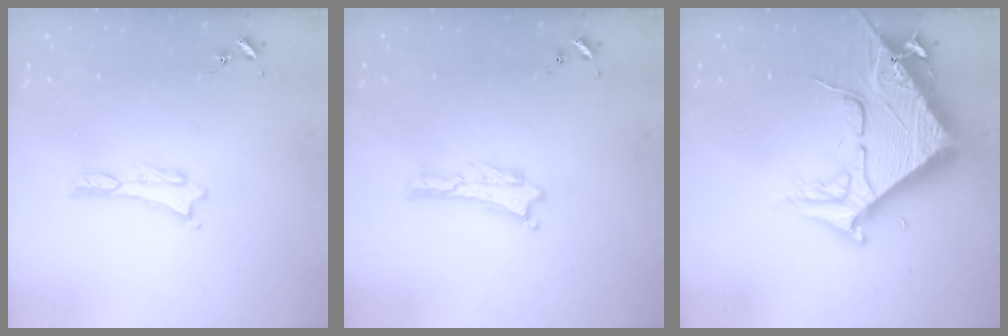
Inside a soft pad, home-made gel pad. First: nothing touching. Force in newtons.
{"total": 0.0}
{"total": 11.2, "press": 11.1, "slide": 1.1}